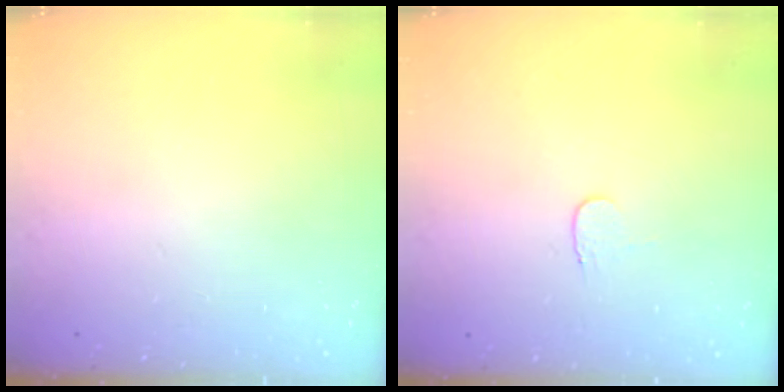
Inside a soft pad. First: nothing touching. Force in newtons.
{"total": 3.9, "press": 3.8, "slide": 0.4}